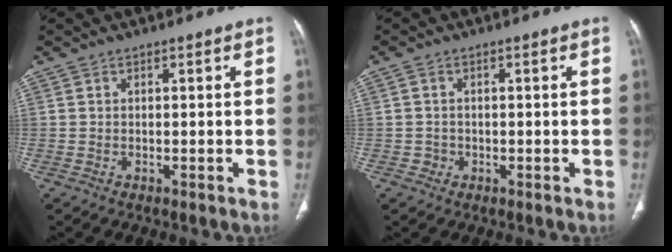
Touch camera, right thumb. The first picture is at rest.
{"total": 1.6, "force": [-0.4, 1.5, 0.2], "torque": [0.002, 0.006, -0.009]}